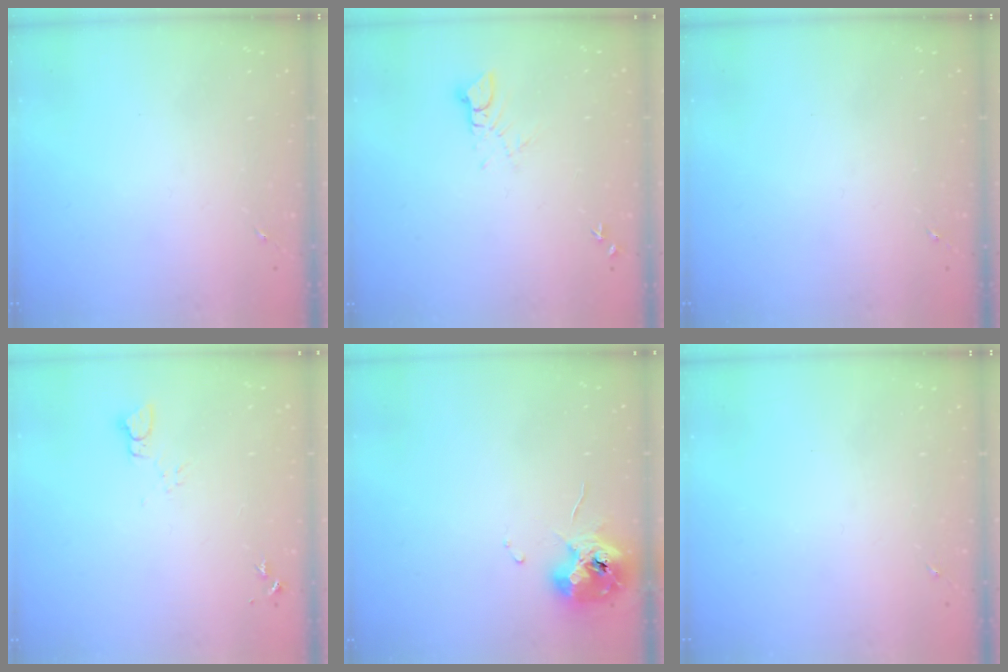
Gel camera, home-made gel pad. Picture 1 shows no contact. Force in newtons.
{"total": 5.9, "press": 5.9, "slide": 0.6}
{"total": 0.0}
{"total": 3.5, "press": 3.5, "slide": 0.4}
{"total": 11.0, "press": 11.0, "slide": 1.1}
{"total": 0.0}